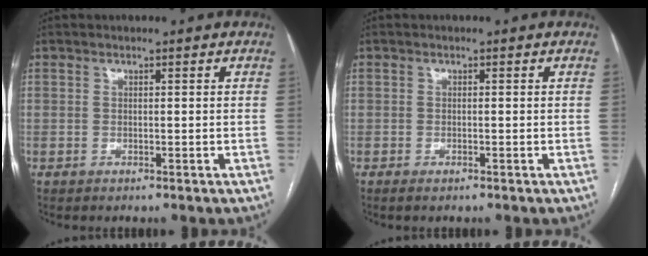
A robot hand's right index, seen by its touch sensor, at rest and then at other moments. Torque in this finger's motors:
{"motor_torque": [0.05, 0.02, 0.04, 0.01]}